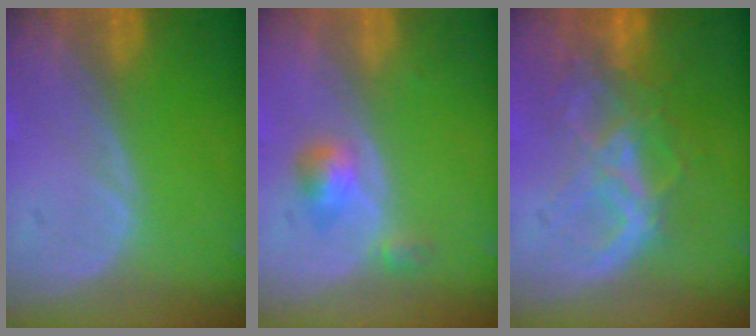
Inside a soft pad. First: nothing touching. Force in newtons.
{"total": 3.3, "press": 3.1, "slide": 1.2}
{"total": 8.8, "press": 7.6, "slide": 4.4}